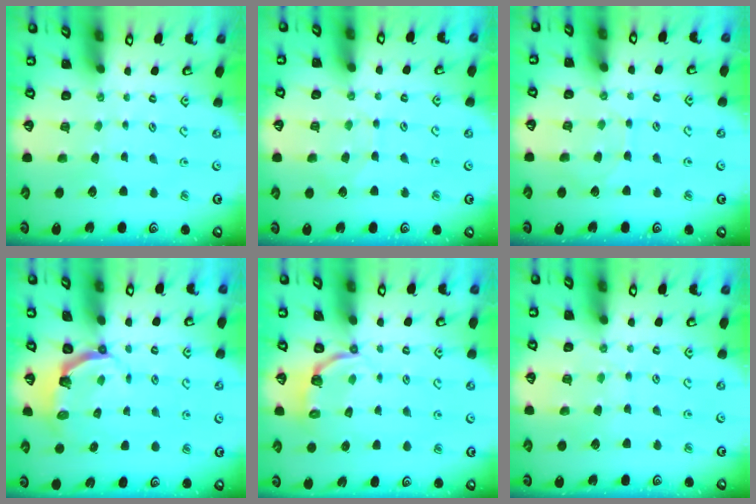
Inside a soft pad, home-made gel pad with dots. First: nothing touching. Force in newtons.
{"total": 5.1, "press": 5.1, "slide": 0.5}
{"total": 5.0, "press": 4.9, "slide": 0.6}
{"total": 4.3, "press": 2.8, "slide": 3.2}
{"total": 3.7, "press": 2.0, "slide": 3.1}
{"total": 4.8, "press": 4.7, "slide": 0.7}